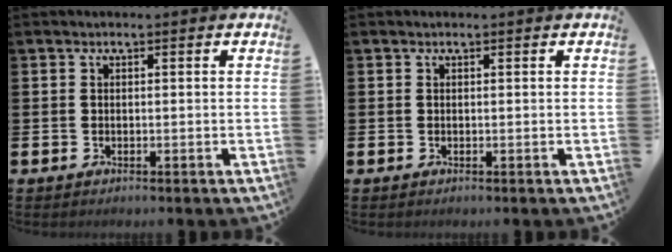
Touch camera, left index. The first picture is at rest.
{"total": 0.0}